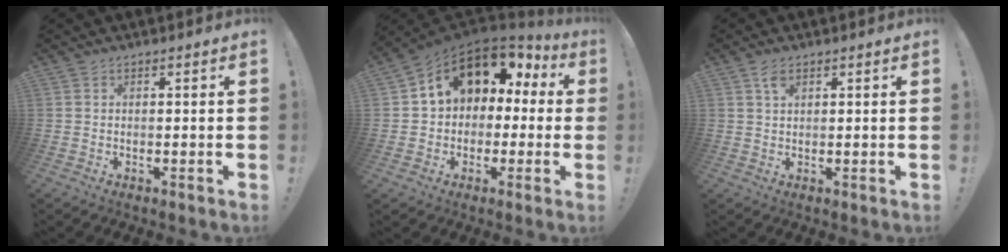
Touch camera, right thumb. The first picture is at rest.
{"total": 11.4, "force": [4.9, 7.9, 6.6], "torque": [-0.103, -0.029, 0.085]}
{"total": 3.0, "force": [1.7, 1.4, 2.0], "torque": [-0.033, -0.005, 0.028]}